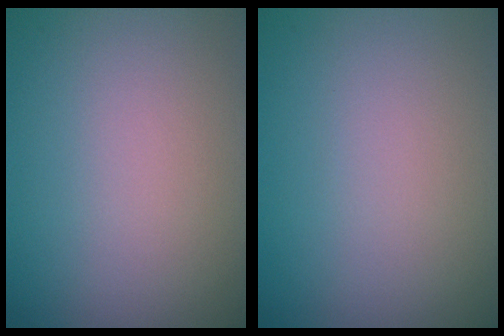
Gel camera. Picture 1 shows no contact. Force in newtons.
{"total": 0.0}